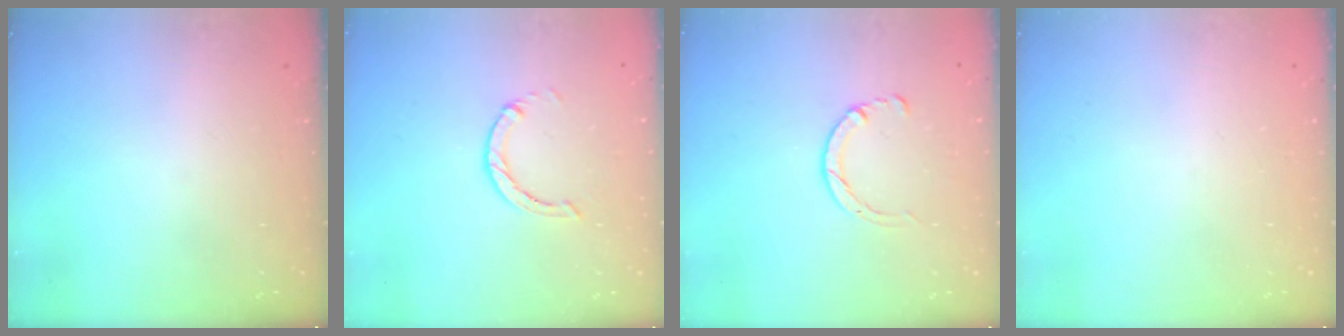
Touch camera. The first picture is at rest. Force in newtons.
{"total": 1.0, "press": 0.9, "slide": 0.3}
{"total": 2.9, "press": 2.8, "slide": 0.4}
{"total": 0.0}